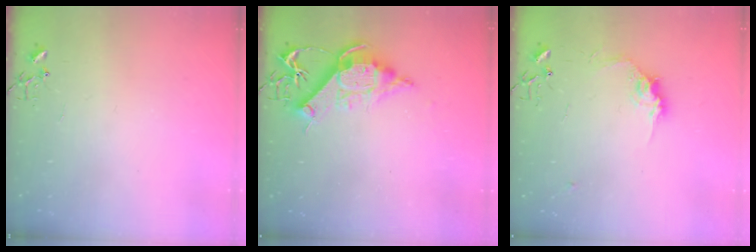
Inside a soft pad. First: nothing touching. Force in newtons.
{"total": 11.9, "press": 11.7, "slide": 1.8}
{"total": 9.4, "press": 9.4, "slide": 0.3}